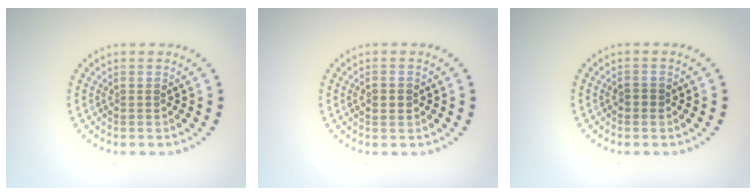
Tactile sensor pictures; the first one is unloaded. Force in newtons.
{"total": 2.0, "press": 2.0, "slide": 0.0}
{"total": 0.9, "press": 0.9, "slide": 0.1}